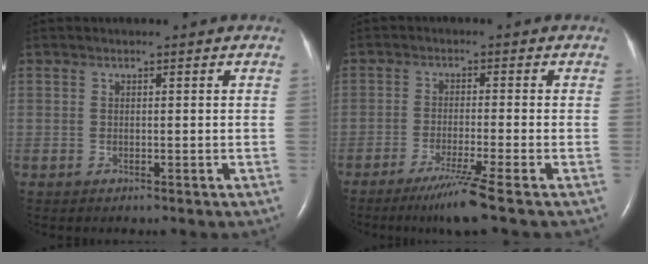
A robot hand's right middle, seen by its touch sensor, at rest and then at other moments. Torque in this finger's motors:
{"motor_torque": [0.72, -0.60, 0.23, 0.06]}